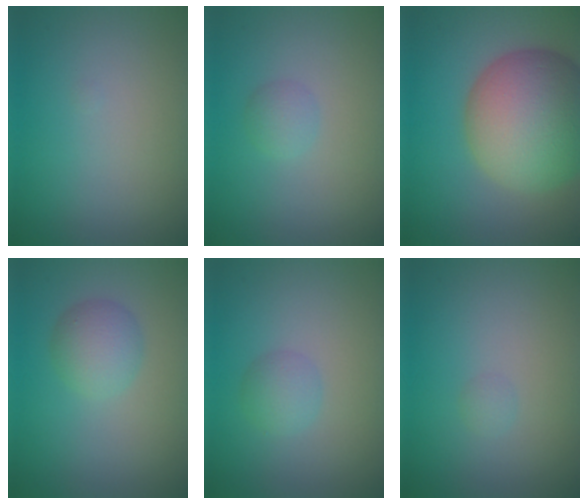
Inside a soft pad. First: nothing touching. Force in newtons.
{"total": 1.3, "press": 1.3, "slide": 0.0}
{"total": 12.4, "press": 12.4, "slide": 0.7}
{"total": 2.9, "press": 2.9, "slide": 0.1}
{"total": 1.8, "press": 1.8, "slide": 0.0}
{"total": 0.6, "press": 0.6, "slide": 0.1}